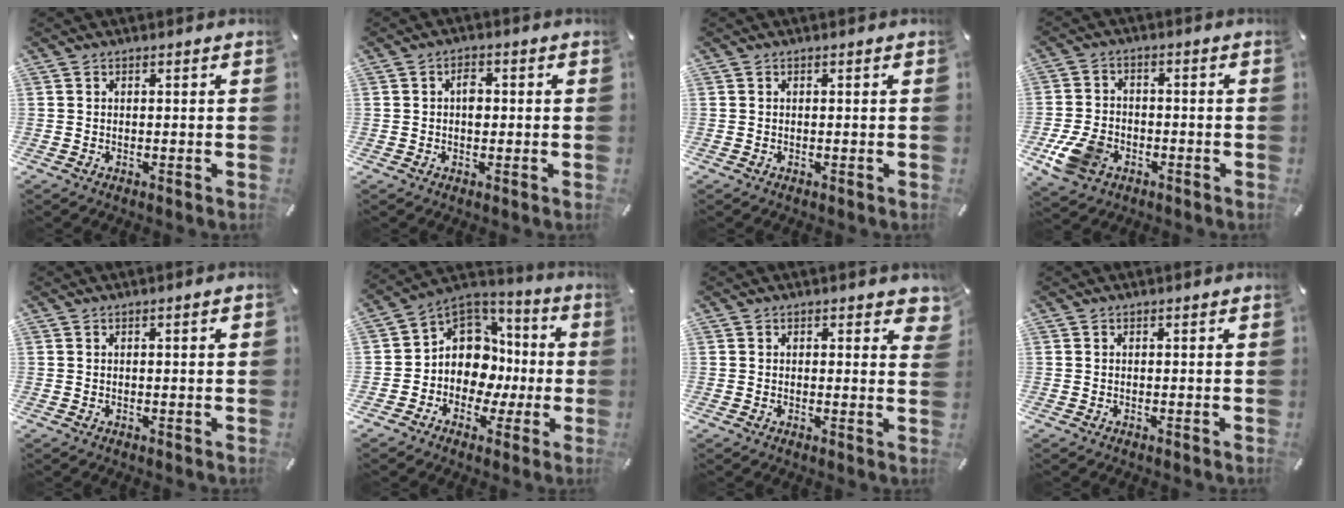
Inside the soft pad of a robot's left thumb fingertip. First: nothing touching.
{"total": 3.1, "force": [0.1, 2.1, 2.3], "torque": [-0.030, 0.000, -0.004]}
{"total": 0.0}
{"total": 8.8, "force": [-3.8, 6.4, 4.7], "torque": [-0.101, 0.012, -0.070]}
{"total": 1.3, "force": [0.2, 0.2, 1.3], "torque": [-0.024, 0.001, 0.002]}
{"total": 11.8, "force": [-0.8, 10.8, 4.7], "torque": [-0.098, -0.018, -0.006]}
{"total": 1.8, "force": [1.1, 1.0, 1.0], "torque": [0.001, -0.005, 0.014]}
{"total": 0.0}